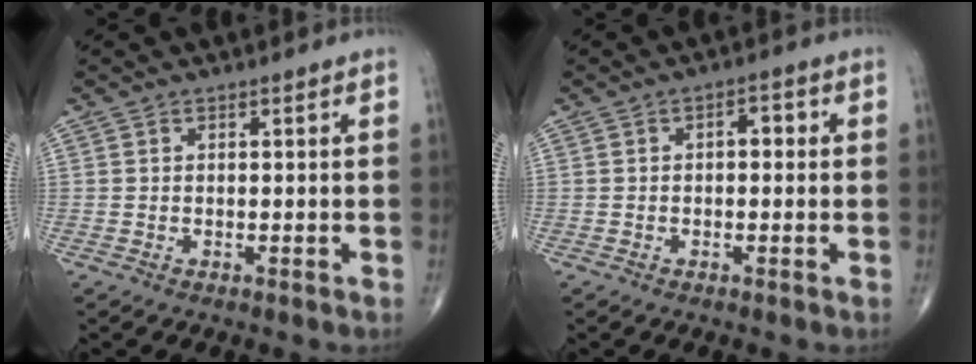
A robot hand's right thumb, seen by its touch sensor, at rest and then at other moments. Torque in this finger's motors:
{"motor_torque": [1.01, 1.72, 0.20, 0.06, -0.01]}